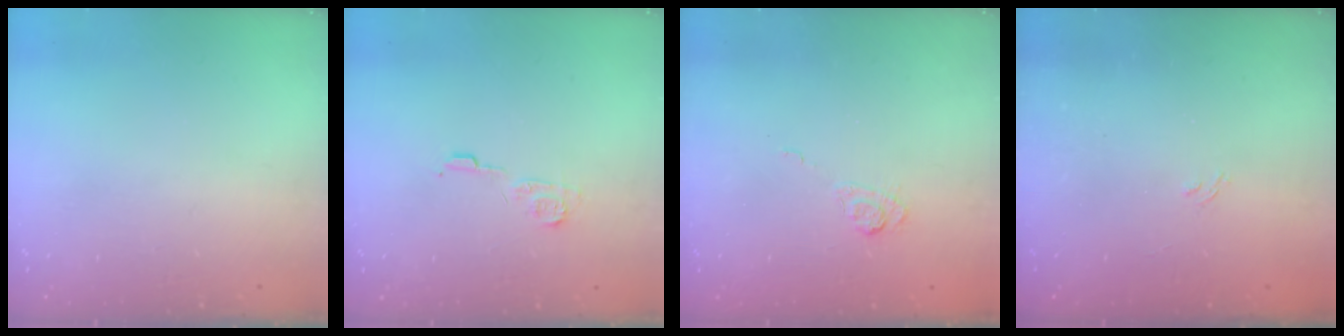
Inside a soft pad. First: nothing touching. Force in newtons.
{"total": 7.0, "press": 7.0, "slide": 0.6}
{"total": 3.4, "press": 3.1, "slide": 1.5}
{"total": 1.3, "press": 0.7, "slide": 1.2}